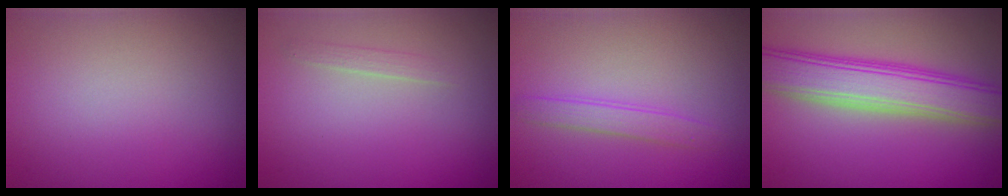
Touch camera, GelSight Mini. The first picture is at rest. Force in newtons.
{"total": 0.8, "press": 0.8, "slide": 0.0}
{"total": 1.7, "press": 1.7, "slide": 0.0}
{"total": 7.2, "press": 7.2, "slide": 0.2}